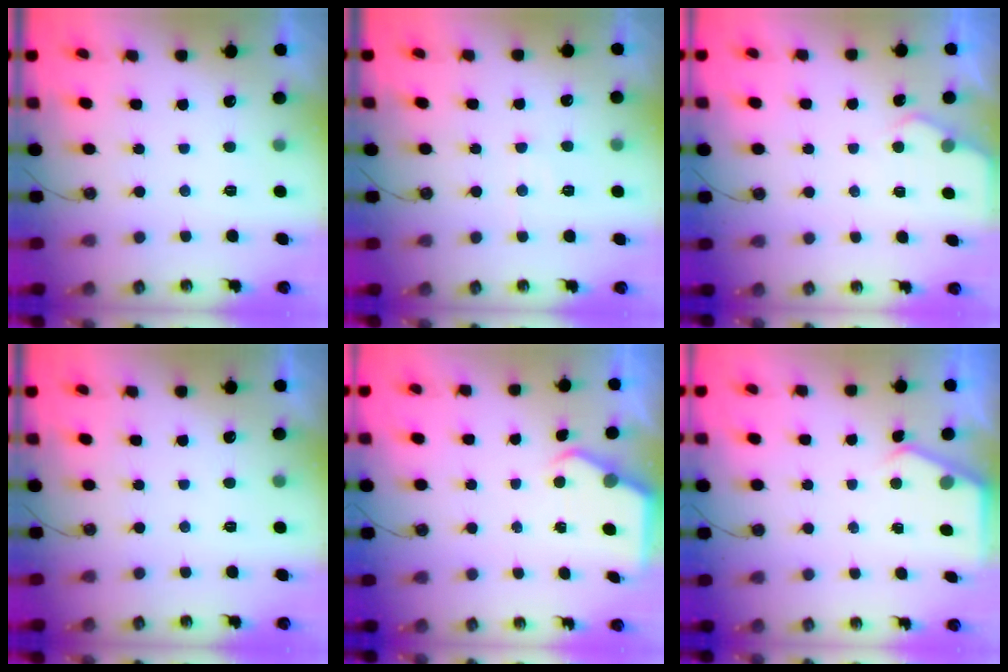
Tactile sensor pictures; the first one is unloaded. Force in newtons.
{"total": 5.4, "press": 5.3, "slide": 0.8}
{"total": 4.0, "press": 4.0, "slide": 0.5}
{"total": 0.0}
{"total": 4.0, "press": 4.0, "slide": 0.2}
{"total": 2.2, "press": 2.2, "slide": 0.3}